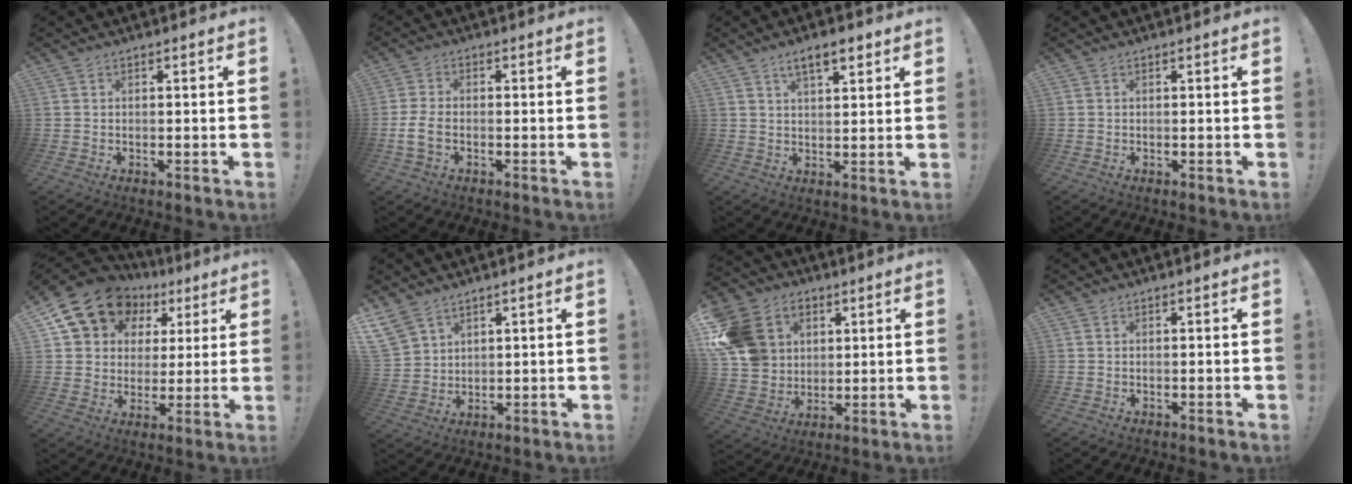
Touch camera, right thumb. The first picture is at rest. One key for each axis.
{"total": 5.5, "fx": -1.8, "fy": 2.9, "fz": 4.3, "tx": -0.088, "ty": 0.006, "tz": -0.028}
{"total": 7.0, "fx": 4.3, "fy": 2.6, "fz": 4.9, "tx": -0.072, "ty": -0.013, "tz": 0.073}
{"total": 0.0}
{"total": 16.2, "fx": 9.1, "fy": 11.8, "fz": 6.5, "tx": -0.099, "ty": -0.052, "tz": 0.180}
{"total": 7.7, "fx": 5.8, "fy": 4.4, "fz": 2.4, "tx": -0.057, "ty": -0.032, "tz": 0.118}
{"total": 16.6, "fx": 5.0, "fy": 14.2, "fz": 7.0, "tx": -0.114, "ty": -0.011, "tz": 0.115}
{"total": 0.0}